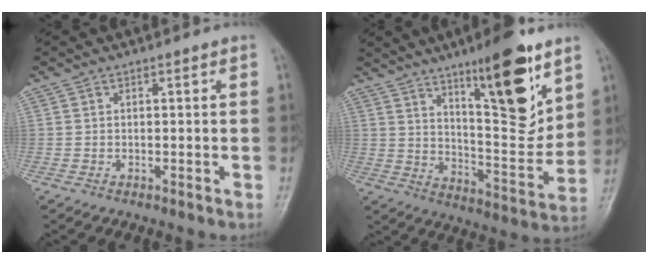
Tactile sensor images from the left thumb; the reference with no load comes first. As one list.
[{"total": 17.9, "force": [10.2, 4.7, 13.9], "torque": [-0.176, -0.070, 0.170]}]